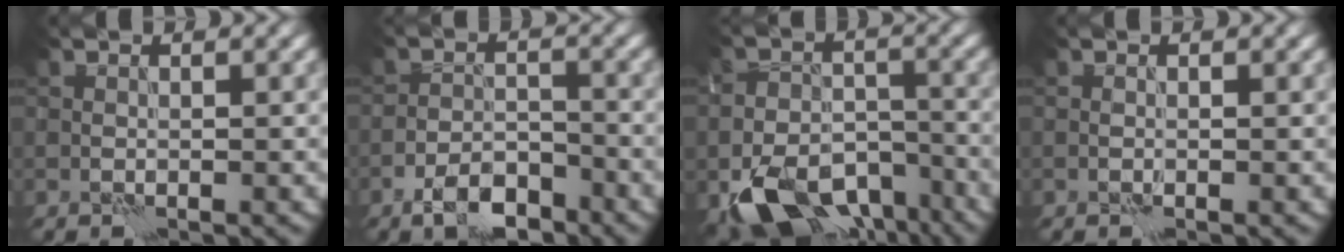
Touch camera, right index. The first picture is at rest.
{"total": 4.4, "force": [-3.3, 1.7, 2.4], "torque": [-0.033, 0.002, -0.061]}
{"total": 11.9, "force": [-7.8, 6.6, 6.1], "torque": [-0.110, -0.034, -0.111]}
{"total": 0.0}